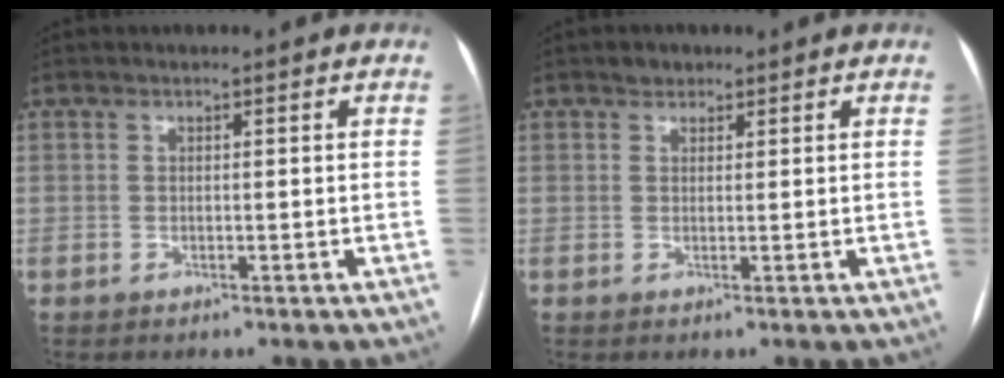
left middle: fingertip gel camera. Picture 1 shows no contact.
{"total": 1.5, "force": [1.1, 1.0, 0.3], "torque": [-0.003, 0.004, 0.015]}